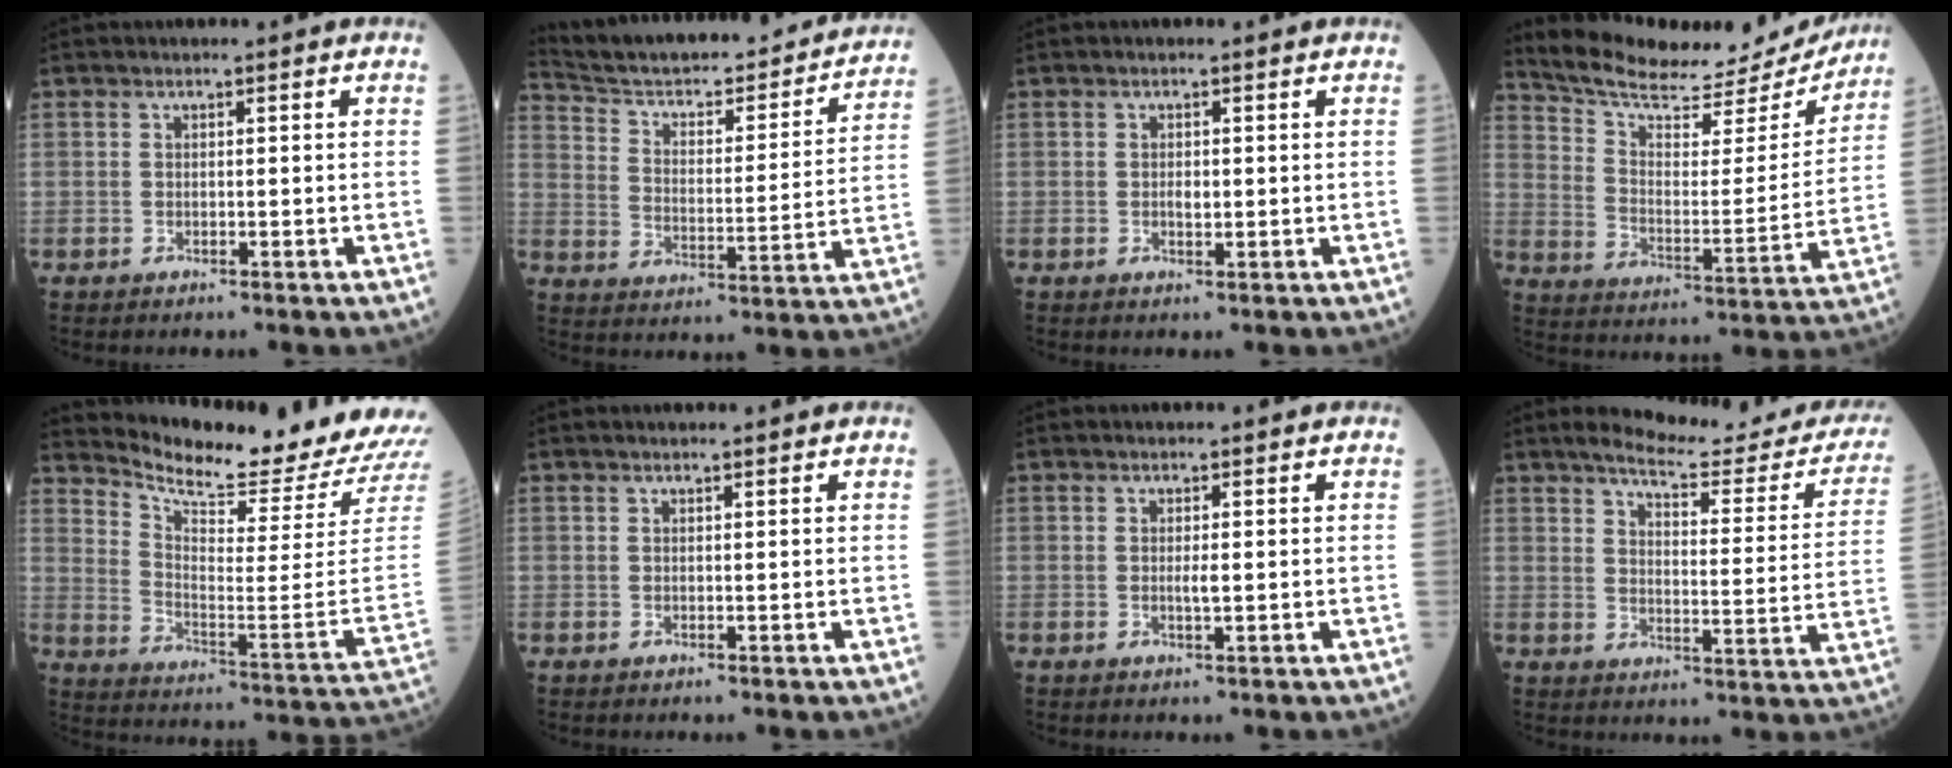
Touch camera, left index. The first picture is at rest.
{"total": 25.8, "force": [23.3, 5.2, 9.9], "torque": [-0.153, -0.025, 0.311]}
{"total": 1.1, "force": [0.0, 0.5, 0.9], "torque": [-0.019, -0.002, 0.002]}
{"total": 22.4, "force": [21.2, 3.6, 6.4], "torque": [-0.103, -0.045, 0.294]}
{"total": 20.4, "force": [19.8, -1.0, 4.8], "torque": [-0.107, -0.130, 0.269]}
{"total": 1.9, "force": [1.8, 0.1, 0.7], "torque": [-0.009, 0.013, 0.024]}
{"total": 1.1, "force": [0.2, 0.1, 1.1], "torque": [-0.027, -0.002, 0.002]}
{"total": 18.7, "force": [17.3, 3.0, 6.4], "torque": [-0.068, -0.065, 0.196]}